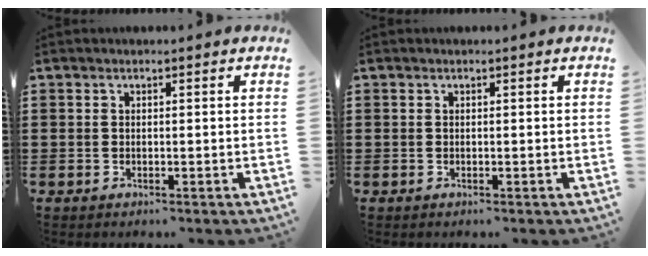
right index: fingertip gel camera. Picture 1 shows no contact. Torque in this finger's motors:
{"motor_torque": [0.00, 0.00, 0.00, 0.00]}